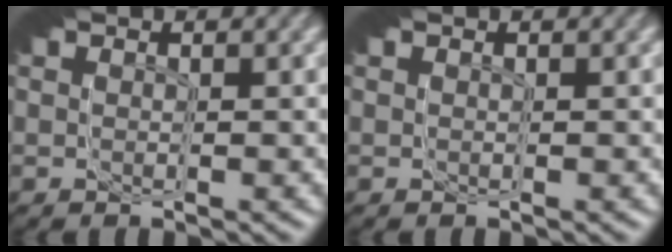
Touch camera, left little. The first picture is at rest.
{"total": 0.0}